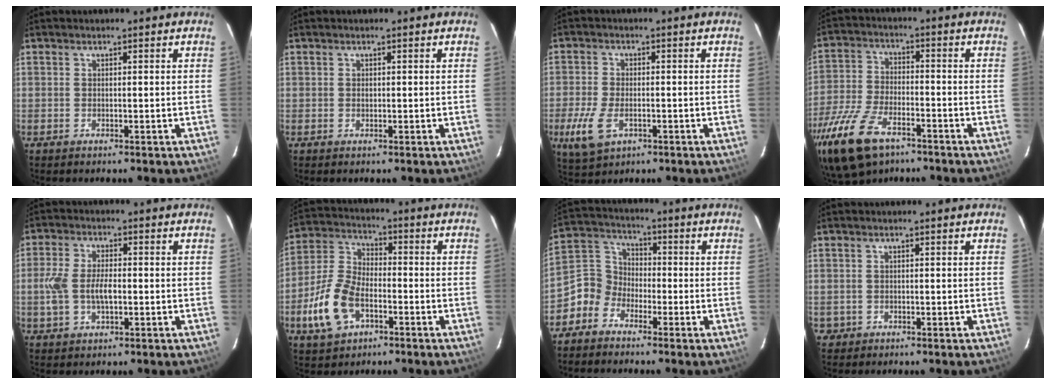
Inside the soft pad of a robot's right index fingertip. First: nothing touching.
{"total": 0.6, "force": [0.1, 0.4, 0.3], "torque": [-0.005, 0.002, 0.004]}
{"total": 8.4, "force": [-3.2, 4.8, 6.1], "torque": [-0.148, -0.012, -0.055]}
{"total": 18.0, "force": [-11.4, 8.8, 10.9], "torque": [-0.264, -0.036, -0.213]}
{"total": 7.4, "force": [-1.0, 4.0, 6.2], "torque": [-0.130, 0.003, -0.017]}
{"total": 12.5, "force": [-5.0, 7.4, 8.8], "torque": [-0.203, 0.009, -0.094]}
{"total": 6.7, "force": [-3.8, 5.4, 1.2], "torque": [-0.029, 0.031, -0.093]}
{"total": 1.7, "force": [-0.3, 1.7, 0.1], "torque": [-0.002, 0.004, 0.000]}